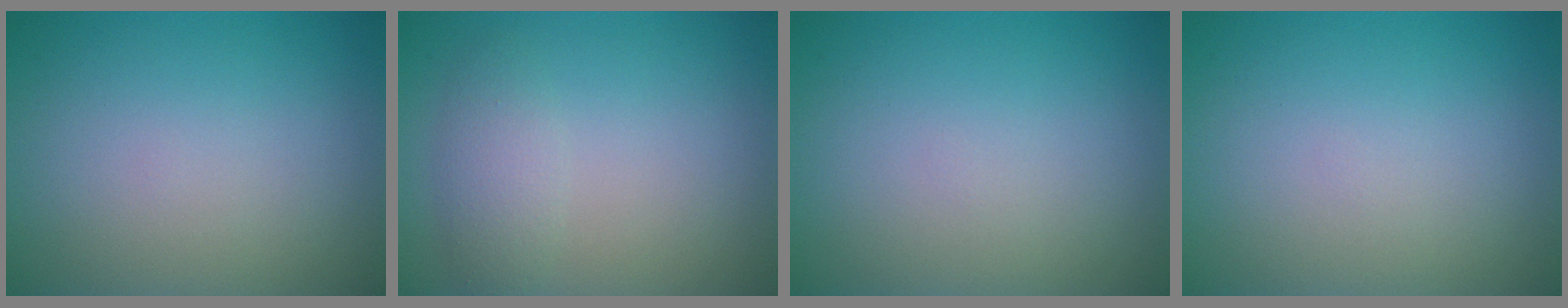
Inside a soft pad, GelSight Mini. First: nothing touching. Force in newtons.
{"total": 2.1, "press": 2.1, "slide": 0.1}
{"total": 0.0}
{"total": 0.0}